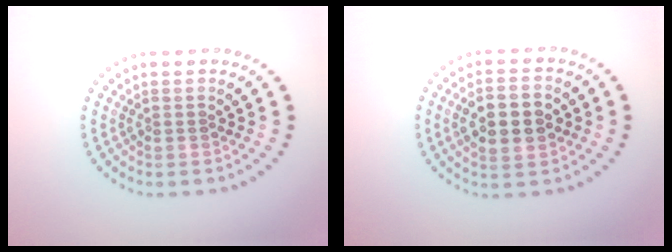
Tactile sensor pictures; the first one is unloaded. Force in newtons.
{"total": 5.2, "press": 5.2, "slide": 0.4}